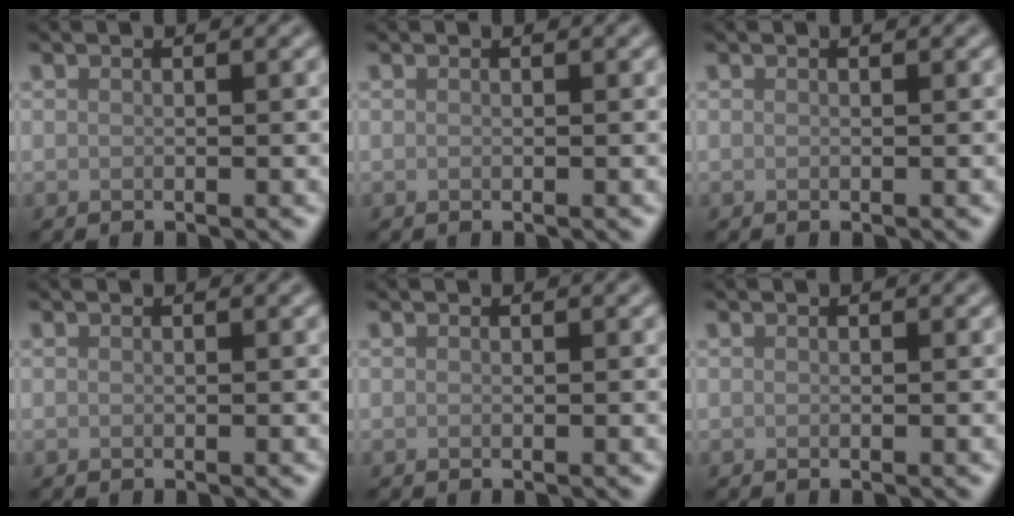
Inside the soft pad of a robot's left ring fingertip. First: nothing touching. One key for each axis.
{"total": 0.0}
{"total": 0.0}
{"total": 0.0}
{"total": 0.0}
{"total": 0.0}